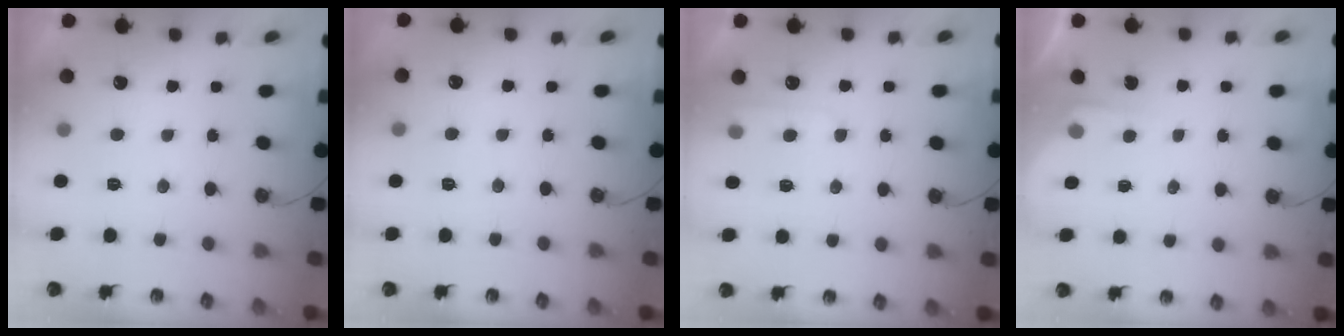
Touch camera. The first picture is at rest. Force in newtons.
{"total": 2.6, "press": 2.6, "slide": 0.4}
{"total": 4.8, "press": 4.8, "slide": 0.5}
{"total": 3.0, "press": 2.9, "slide": 0.5}